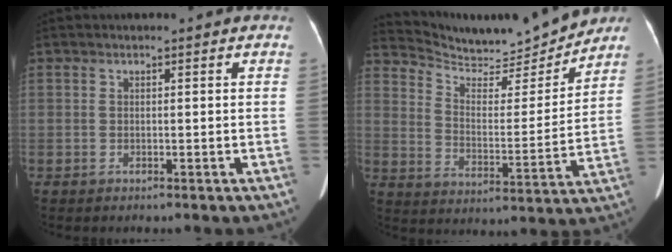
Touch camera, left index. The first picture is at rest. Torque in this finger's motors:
{"motor_torque": [0.63, -1.51, 0.12, 0.02]}